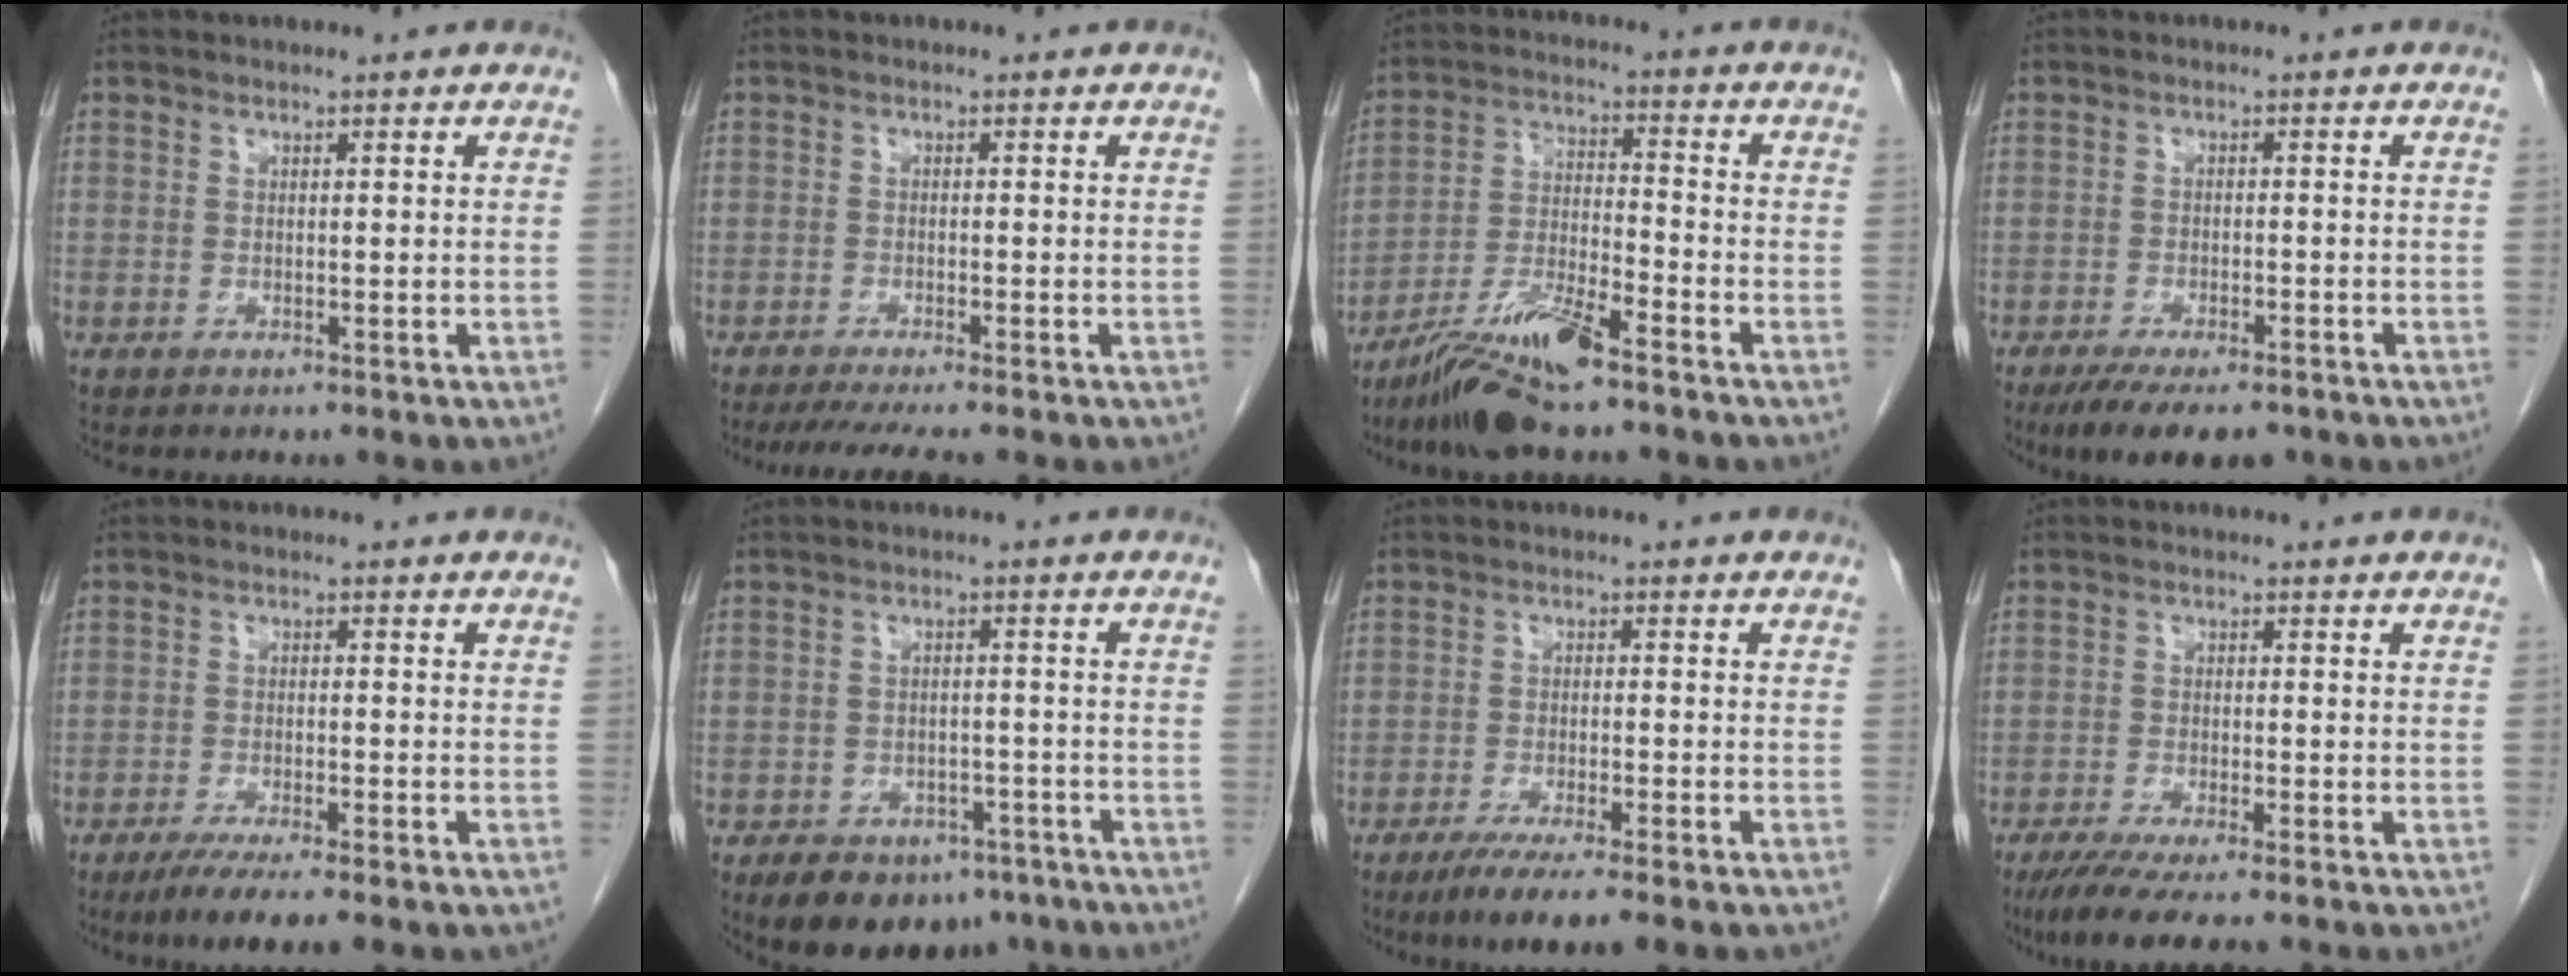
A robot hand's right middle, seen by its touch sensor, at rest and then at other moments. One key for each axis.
{"total": 5.9, "fx": -4.9, "fy": -0.4, "fz": 3.2, "tx": -0.043, "ty": -0.018, "tz": -0.079}
{"total": 10.5, "fx": -7.8, "fy": 0.9, "fz": 7.0, "tx": -0.140, "ty": -0.019, "tz": -0.145}
{"total": 9.3, "fx": -7.1, "fy": 2.8, "fz": 5.4, "tx": -0.079, "ty": -0.012, "tz": -0.106}
{"total": 7.0, "fx": -5.1, "fy": 0.4, "fz": 4.7, "tx": -0.070, "ty": -0.015, "tz": -0.075}
{"total": 10.1, "fx": -7.1, "fy": 6.0, "fz": 4.0, "tx": -0.052, "ty": 0.008, "tz": -0.096}
{"total": 8.1, "fx": -6.0, "fy": 0.2, "fz": 5.5, "tx": -0.080, "ty": -0.017, "tz": -0.089}
{"total": 6.8, "fx": -5.3, "fy": 0.0, "fz": 4.2, "tx": -0.067, "ty": -0.019, "tz": -0.087}